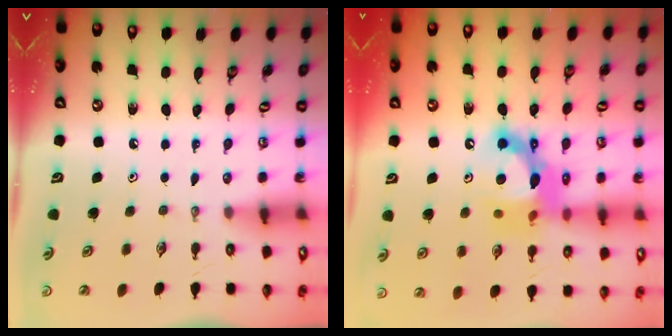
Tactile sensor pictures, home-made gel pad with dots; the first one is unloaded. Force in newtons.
{"total": 14.6, "press": 14.6, "slide": 1.0}